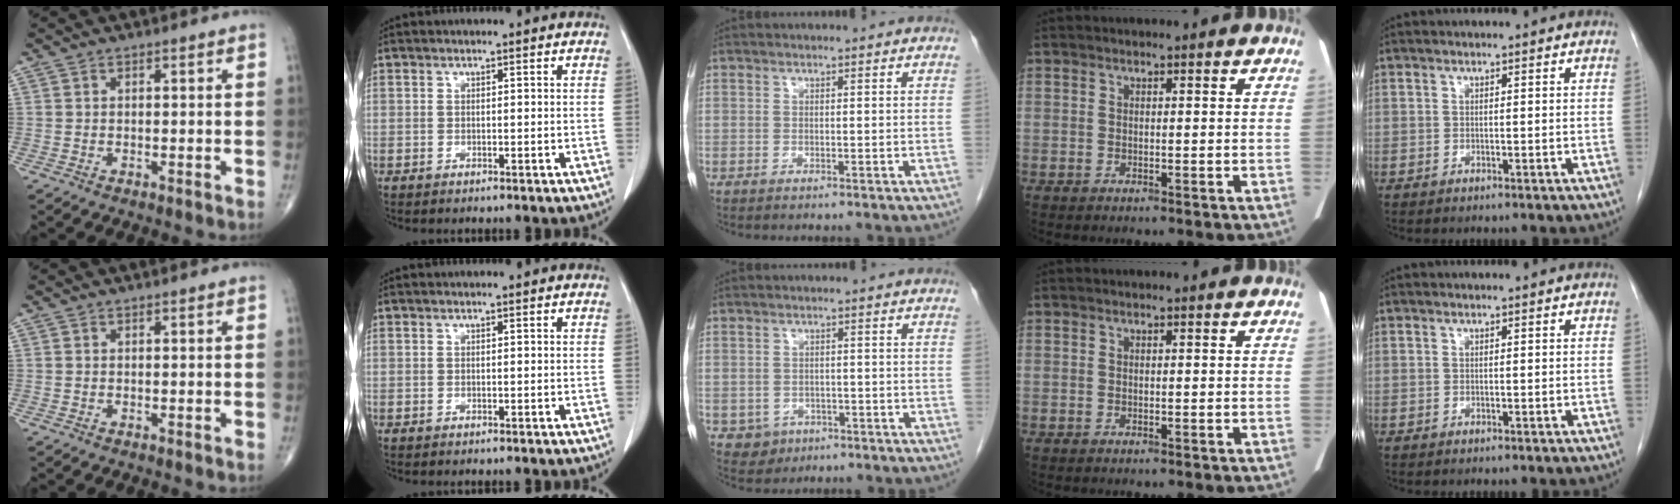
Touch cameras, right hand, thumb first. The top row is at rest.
{"middle": {"total": 3.2, "force": [-1.4, 2.8, 0.6], "torque": [-0.005, 0.008, -0.013]}}